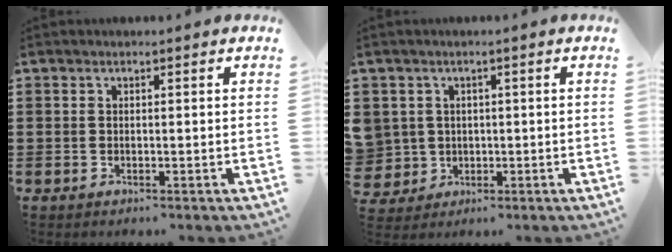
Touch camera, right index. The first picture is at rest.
{"total": 3.7, "force": [0.3, 3.7, 0.1], "torque": [-0.026, 0.011, 0.002]}